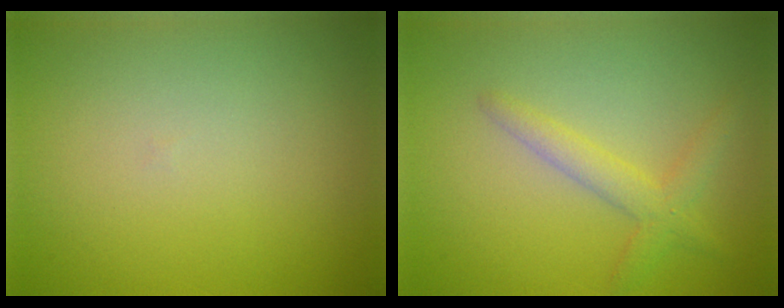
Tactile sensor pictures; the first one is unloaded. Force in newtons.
{"total": 2.4, "press": 2.4, "slide": 0.2}